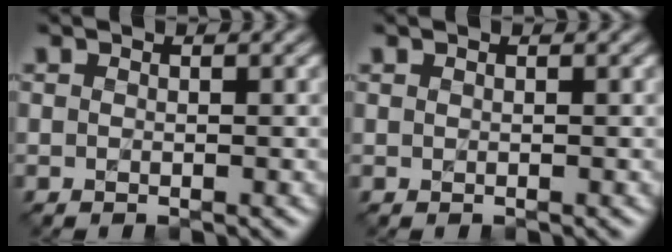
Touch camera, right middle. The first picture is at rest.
{"total": 0.0}